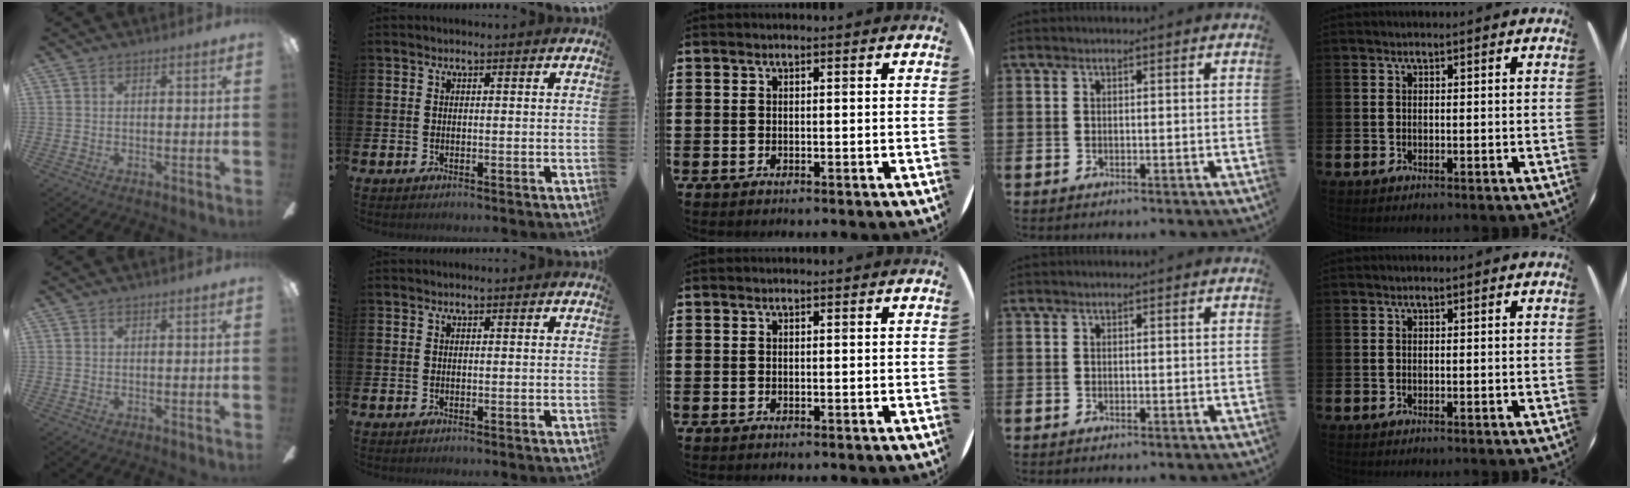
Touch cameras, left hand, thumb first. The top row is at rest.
{}